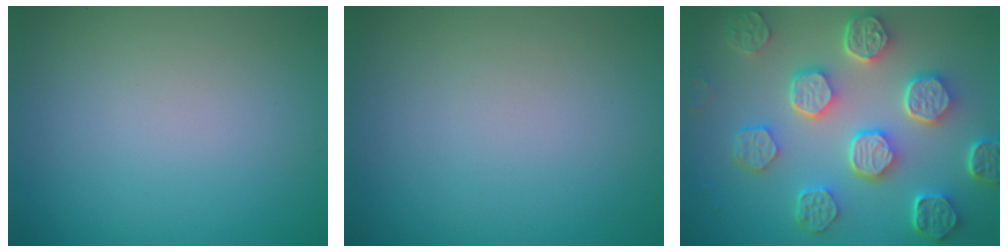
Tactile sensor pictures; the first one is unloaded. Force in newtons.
{"total": 0.0}
{"total": 7.9, "press": 6.0, "slide": 5.2}